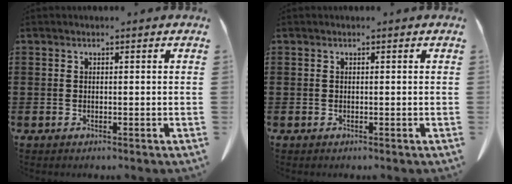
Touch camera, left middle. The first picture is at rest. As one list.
[{"total": 0.0}]